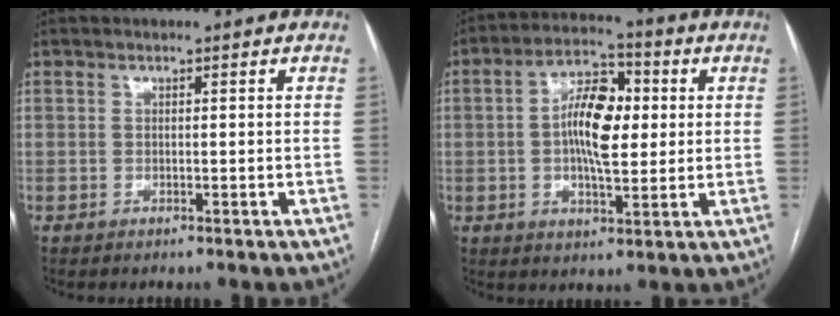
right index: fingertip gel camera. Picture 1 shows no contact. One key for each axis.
{"total": 10.3, "fx": 0.8, "fy": 4.2, "fz": 9.4, "tx": -0.171, "ty": 0.019, "tz": 0.011}